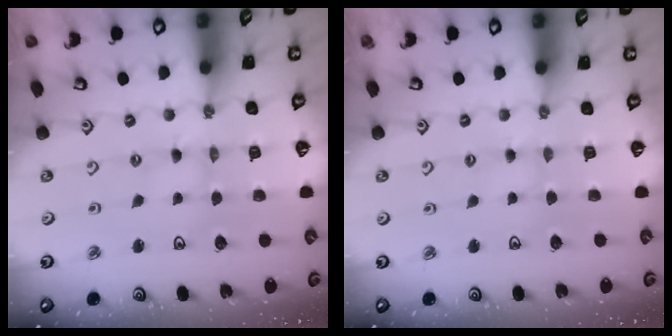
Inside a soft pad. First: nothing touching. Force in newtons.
{"total": 1.9, "press": 1.9, "slide": 0.2}